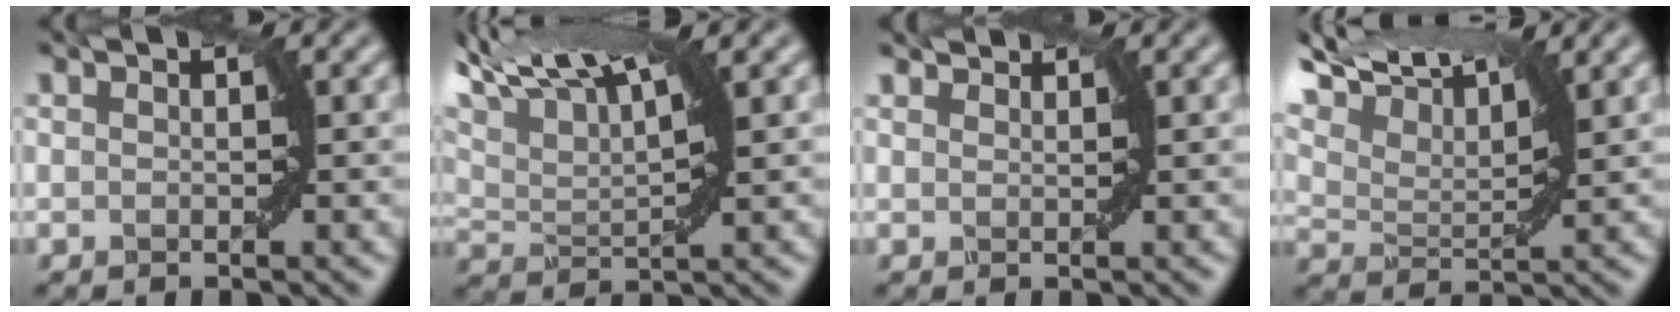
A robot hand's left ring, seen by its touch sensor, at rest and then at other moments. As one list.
[{"total": 9.1, "force": [6.1, 2.7, 6.3], "torque": [-0.125, 0.033, 0.101]}, {"total": 1.7, "force": [1.7, 0.1, 0.2], "torque": [-0.005, 0.001, 0.023]}, {"total": 9.7, "force": [7.5, 2.9, 5.3], "torque": [-0.125, 0.038, 0.117]}]